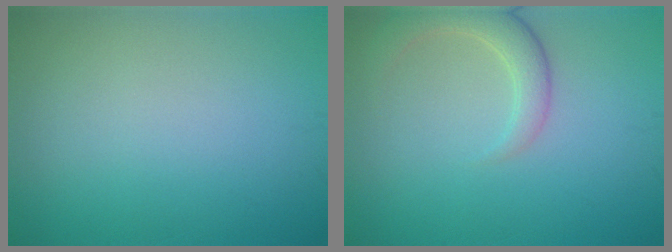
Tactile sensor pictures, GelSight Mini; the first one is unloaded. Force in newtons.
{"total": 3.3, "press": 3.3, "slide": 0.4}